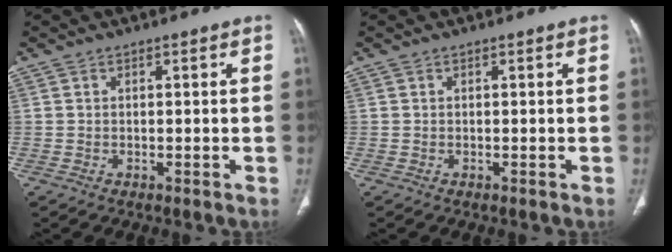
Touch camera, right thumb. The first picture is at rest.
{"total": 0.0}